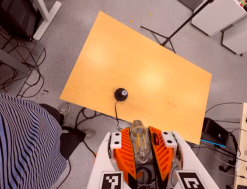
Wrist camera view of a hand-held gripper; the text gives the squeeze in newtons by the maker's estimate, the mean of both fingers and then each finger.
{"total": 20.8, "left": 23.3, "right": 18.4}